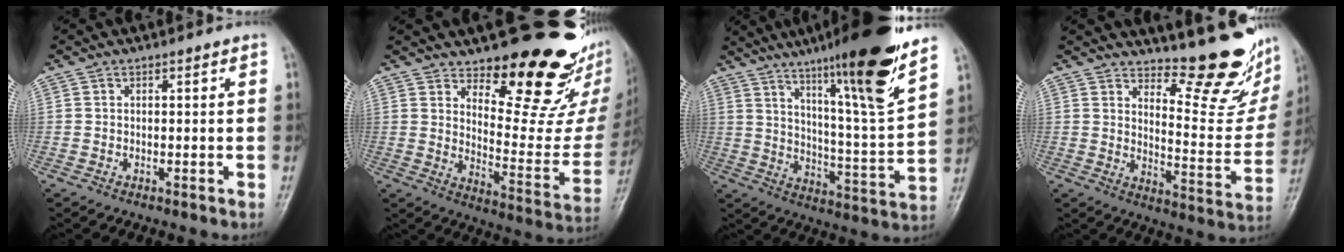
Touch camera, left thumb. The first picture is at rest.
{"total": 21.1, "force": [15.9, 7.7, 11.6], "torque": [-0.102, -0.138, 0.215]}
{"total": 21.5, "force": [14.5, 1.1, 15.9], "torque": [-0.217, -0.069, 0.228]}
{"total": 16.1, "force": [12.9, 4.4, 8.7], "torque": [-0.079, -0.122, 0.176]}